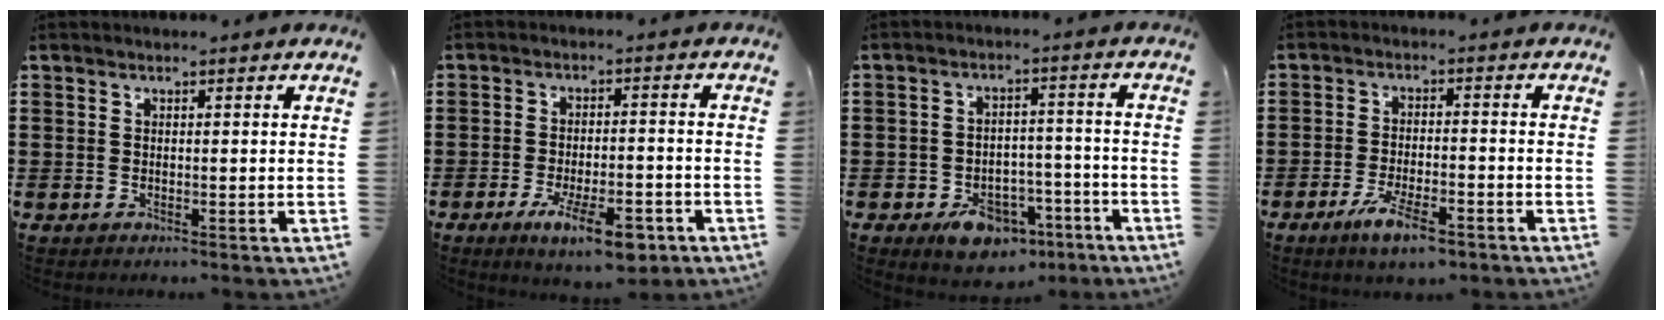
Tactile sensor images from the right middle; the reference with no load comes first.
{"total": 8.1, "force": [-4.9, 2.4, 5.9], "torque": [-0.108, 0.002, -0.086]}
{"total": 7.1, "force": [-4.9, 3.9, 3.3], "torque": [-0.056, 0.026, -0.086]}
{"total": 6.2, "force": [-4.0, 1.6, 4.4], "torque": [-0.089, -0.003, -0.073]}